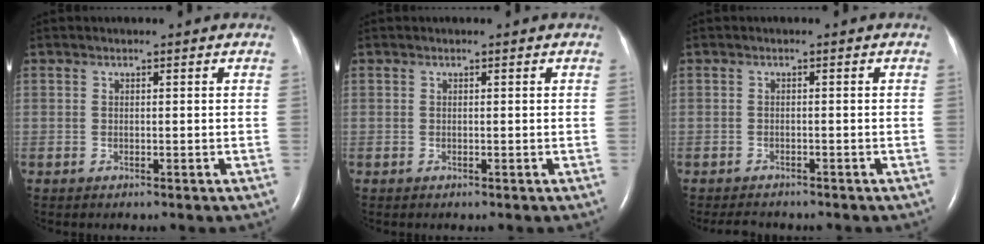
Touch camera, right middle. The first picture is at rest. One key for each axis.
{"total": 0.0}
{"total": 3.0, "fx": -2.8, "fy": 0.8, "fz": 0.7, "tx": -0.014, "ty": -0.009, "tz": -0.042}